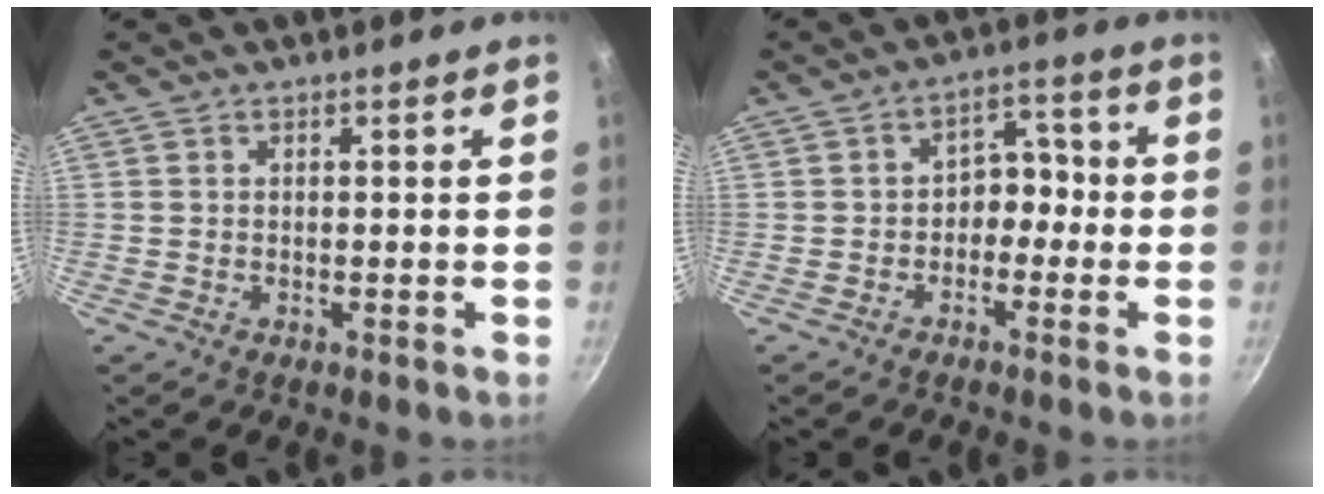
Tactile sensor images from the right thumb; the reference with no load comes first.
{"total": 5.8, "force": [-1.5, 4.3, 3.6], "torque": [-0.020, 0.034, -0.037]}